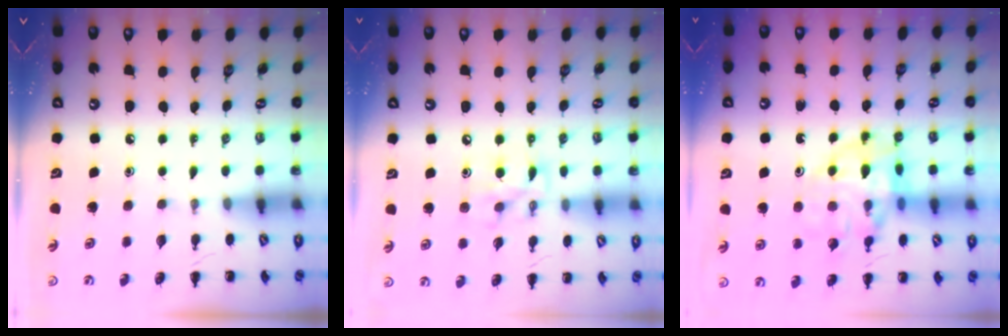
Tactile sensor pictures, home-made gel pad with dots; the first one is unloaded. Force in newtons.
{"total": 9.5, "press": 9.5, "slide": 0.5}
{"total": 13.8, "press": 13.6, "slide": 2.2}